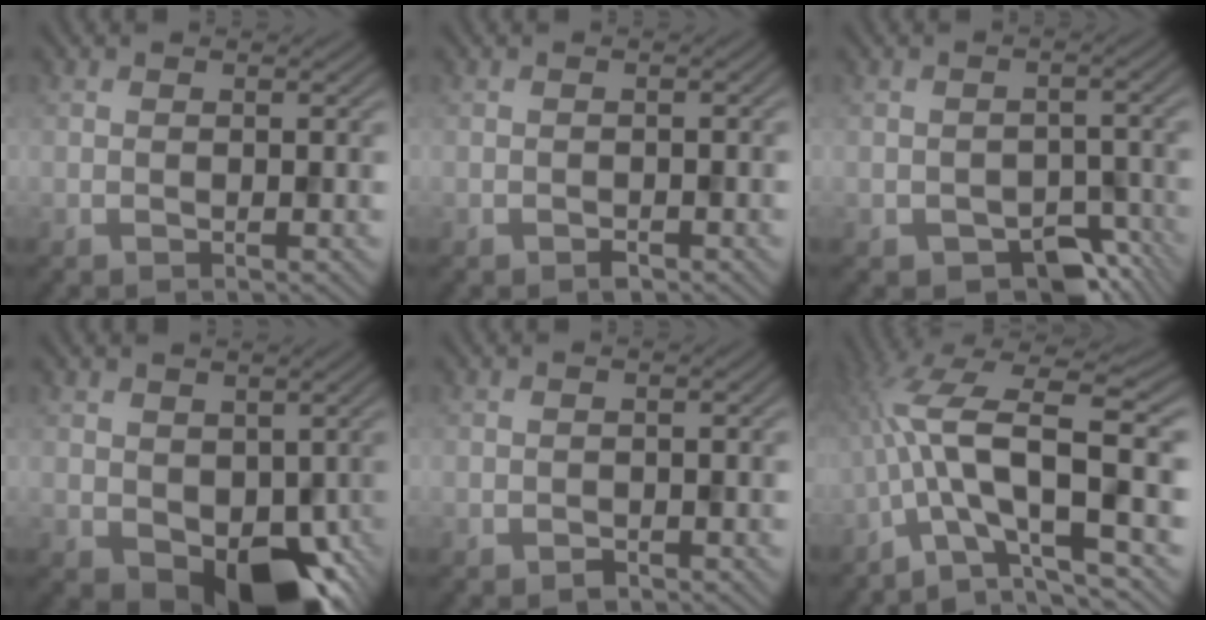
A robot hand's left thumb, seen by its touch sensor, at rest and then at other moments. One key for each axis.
{"total": 1.2, "fx": -0.8, "fy": 0.6, "fz": 0.7, "tx": -0.011, "ty": -0.001, "tz": -0.013}
{"total": 5.7, "fx": -3.4, "fy": 3.1, "fz": 3.2, "tx": -0.042, "ty": -0.014, "tz": -0.046}
{"total": 8.2, "fx": -1.8, "fy": 5.5, "fz": 5.8, "tx": -0.089, "ty": -0.027, "tz": -0.014}
{"total": 1.2, "fx": -0.9, "fy": 0.6, "fz": 0.6, "tx": -0.010, "ty": -0.001, "tz": -0.015}
{"total": 13.2, "fx": -1.9, "fy": 3.6, "fz": 12.6, "tx": -0.248, "ty": 0.013, "tz": -0.036}